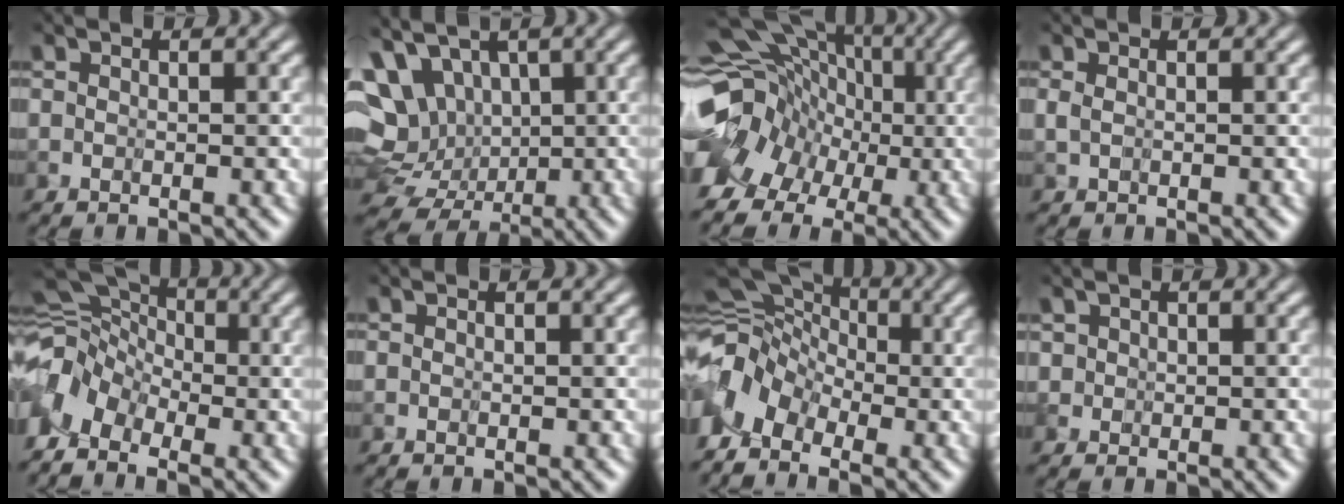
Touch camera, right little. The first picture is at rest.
{"total": 12.5, "force": [1.2, 10.3, 7.0], "torque": [-0.159, 0.017, 0.026]}
{"total": 11.9, "force": [-0.3, 10.0, 6.4], "torque": [-0.139, 0.026, -0.024]}
{"total": 0.0}
{"total": 3.7, "force": [-2.8, 1.9, 1.4], "torque": [-0.045, 0.006, -0.072]}
{"total": 0.0}
{"total": 4.9, "force": [-2.9, 3.1, 2.5], "torque": [-0.058, 0.003, -0.066]}
{"total": 1.3, "force": [0.4, 1.2, 0.4], "torque": [-0.022, 0.011, -0.001]}